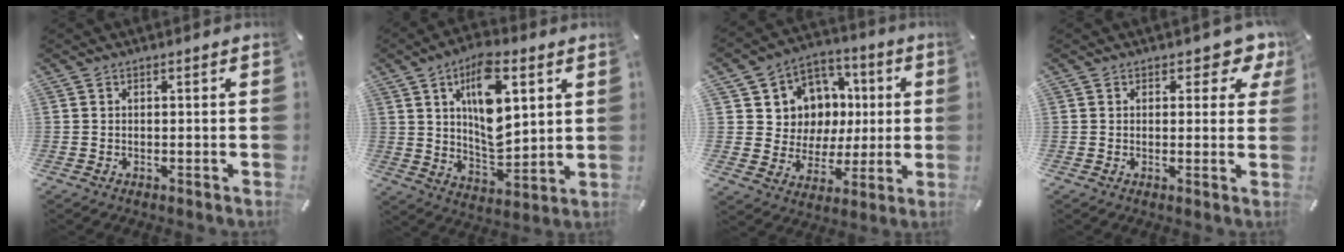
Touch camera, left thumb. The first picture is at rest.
{"total": 14.6, "force": [5.8, 7.4, 11.1], "torque": [-0.187, -0.018, 0.097]}
{"total": 11.0, "force": [1.0, 10.9, 1.3], "torque": [-0.014, -0.020, 0.029]}
{"total": 4.7, "force": [2.8, 2.8, 2.5], "torque": [-0.018, -0.013, 0.042]}